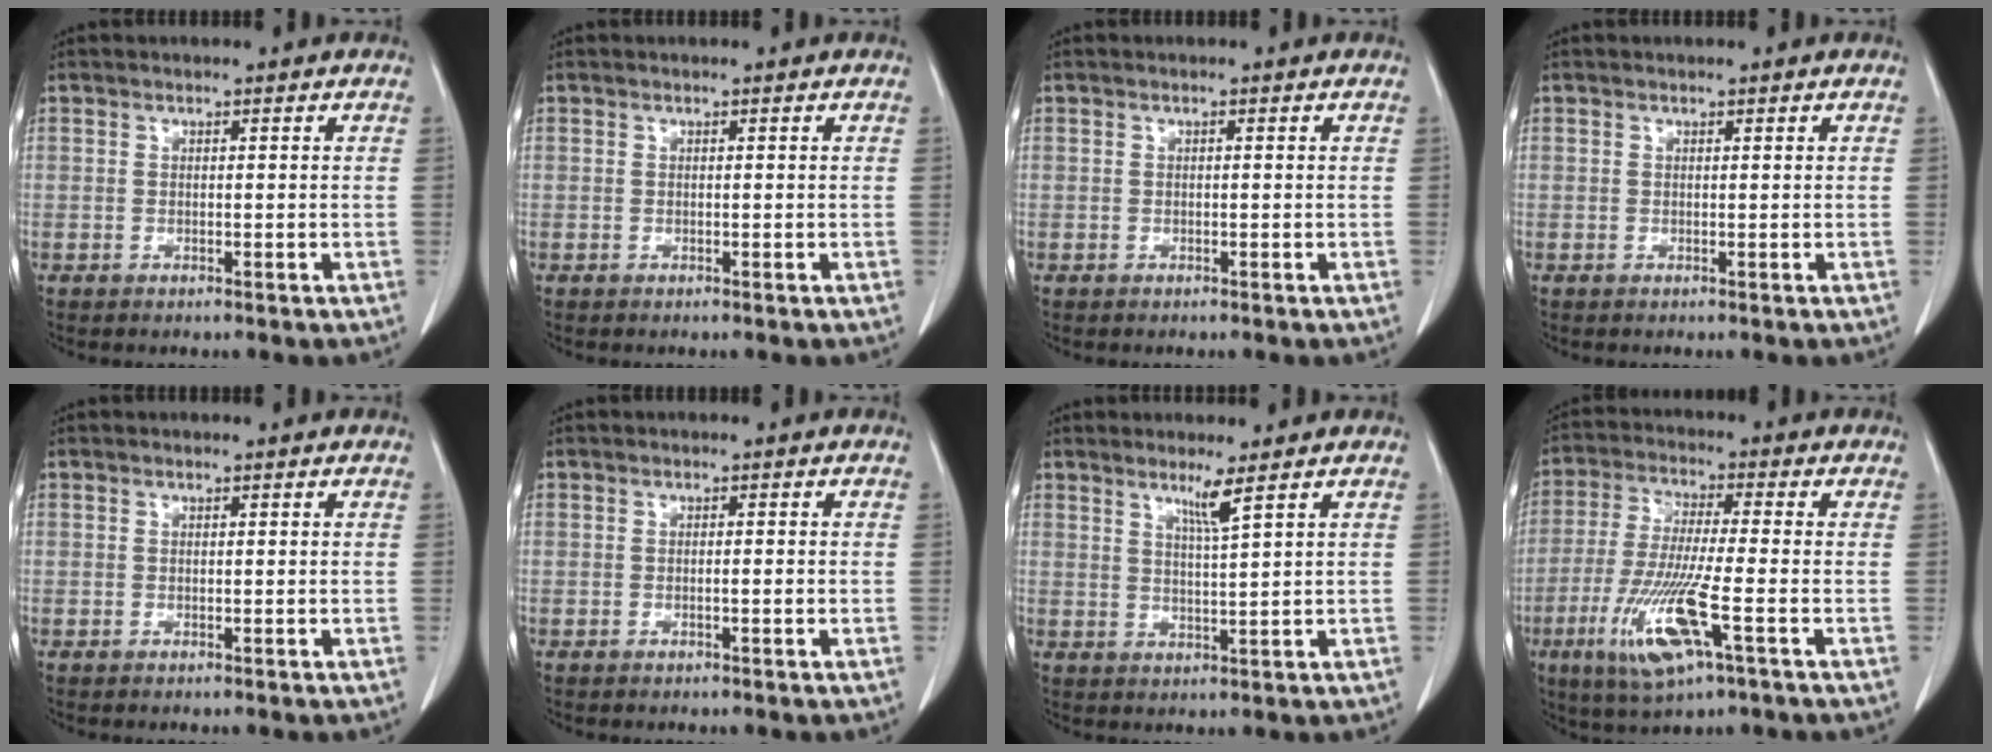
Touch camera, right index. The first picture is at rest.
{"total": 0.0}
{"total": 0.0}
{"total": 0.0}
{"total": 0.0}
{"total": 0.9, "force": [-0.3, 0.1, 0.9], "torque": [-0.015, 0.001, -0.002]}
{"total": 3.2, "force": [2.0, -0.9, 2.3], "torque": [-0.043, -0.013, 0.040]}
{"total": 12.4, "force": [-4.8, 0.8, 11.4], "torque": [-0.238, -0.028, -0.089]}